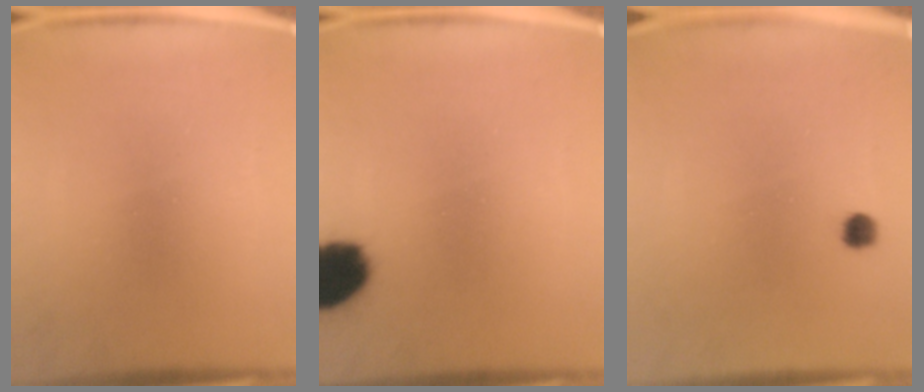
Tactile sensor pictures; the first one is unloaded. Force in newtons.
{"total": 10.6}
{"total": 1.8}